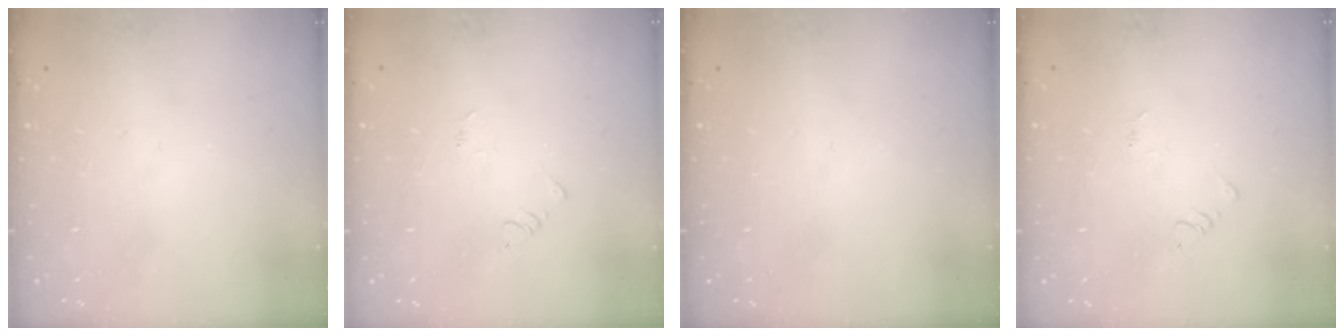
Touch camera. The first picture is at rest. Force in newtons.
{"total": 2.4, "press": 2.4, "slide": 0.3}
{"total": 0.0}
{"total": 2.4, "press": 2.4, "slide": 0.3}